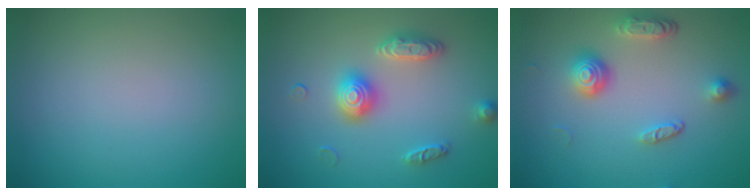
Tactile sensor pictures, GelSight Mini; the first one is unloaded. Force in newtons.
{"total": 3.1, "press": 3.1, "slide": 0.3}
{"total": 3.8, "press": 2.9, "slide": 2.4}